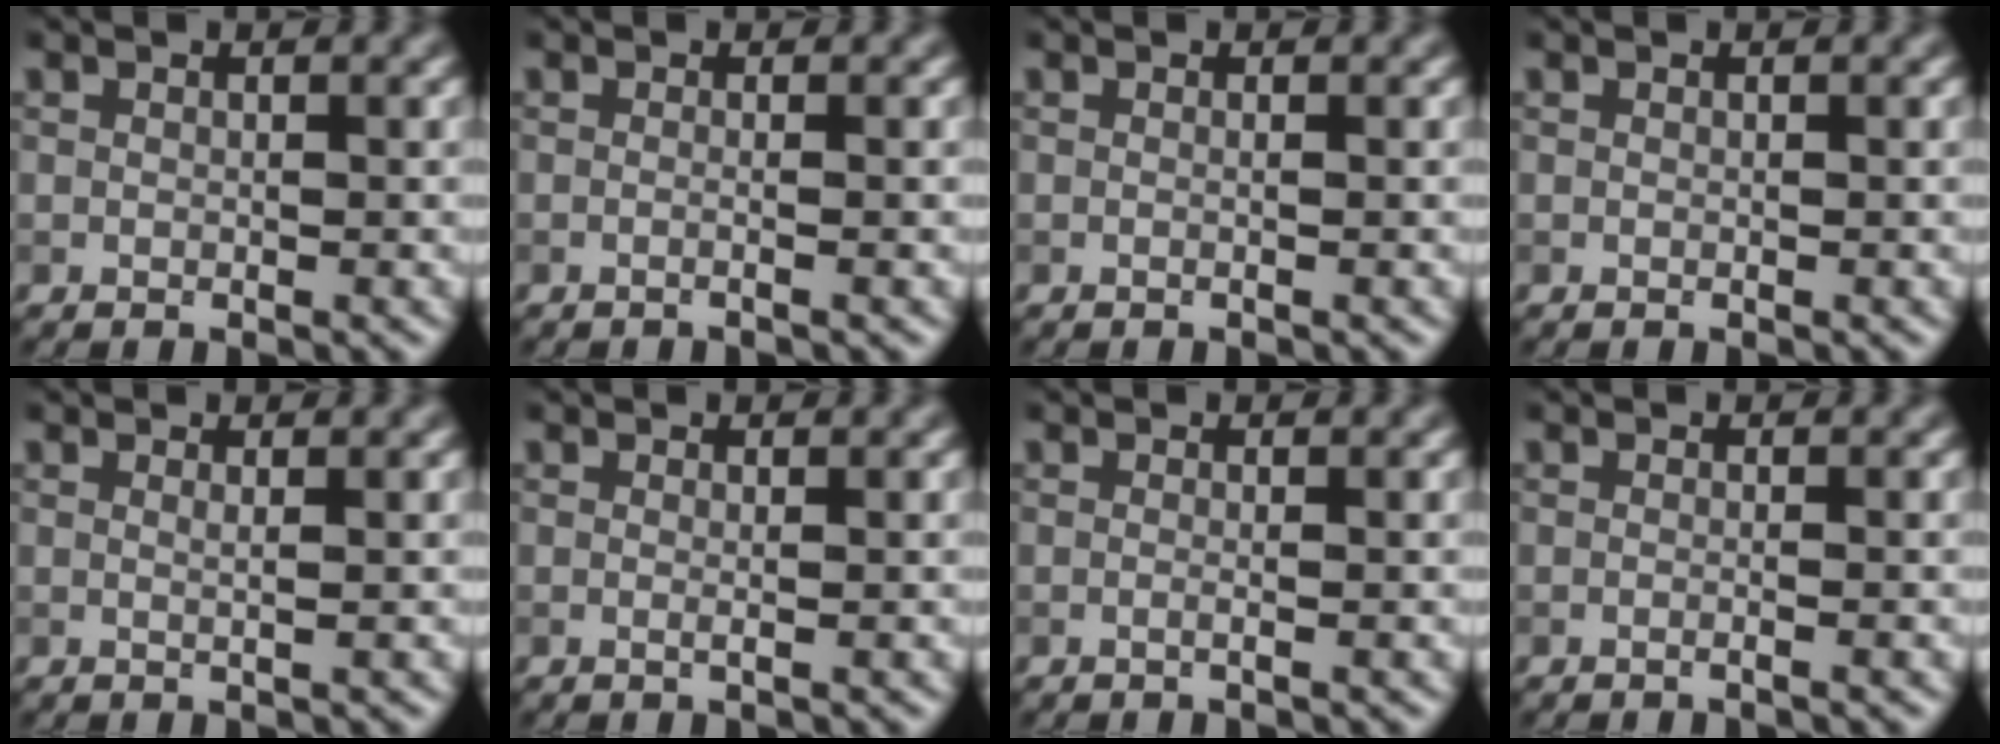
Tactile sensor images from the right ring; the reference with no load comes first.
{"total": 1.6, "force": [0.1, 0.8, 1.4], "torque": [0.008, -0.009, -0.024]}
{"total": 0.5, "force": [0.1, 0.2, 0.5], "torque": [-0.004, -0.011, -0.006]}
{"total": 0.0}
{"total": 0.7, "force": [0.3, 0.1, 0.7], "torque": [-0.008, -0.002, -0.003]}
{"total": 0.6, "force": [0.1, 0.1, 0.6], "torque": [-0.013, -0.007, -0.005]}
{"total": 0.9, "force": [0.1, 0.4, 0.8], "torque": [-0.003, -0.013, -0.014]}
{"total": 0.9, "force": [-0.1, 0.4, 0.9], "torque": [0.004, -0.011, -0.017]}